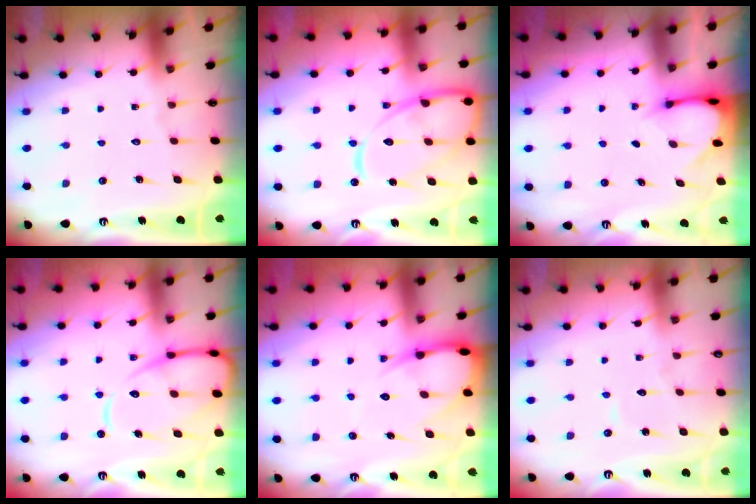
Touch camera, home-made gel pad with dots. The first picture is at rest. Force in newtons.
{"total": 16.8, "press": 16.8, "slide": 1.5}
{"total": 3.0, "press": 3.0, "slide": 0.2}
{"total": 13.3, "press": 13.3, "slide": 1.4}
{"total": 9.1, "press": 9.1, "slide": 0.9}
{"total": 4.0, "press": 4.0, "slide": 0.2}